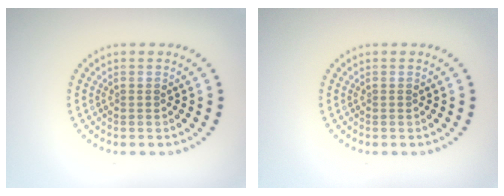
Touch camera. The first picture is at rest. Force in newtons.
{"total": 0.0}